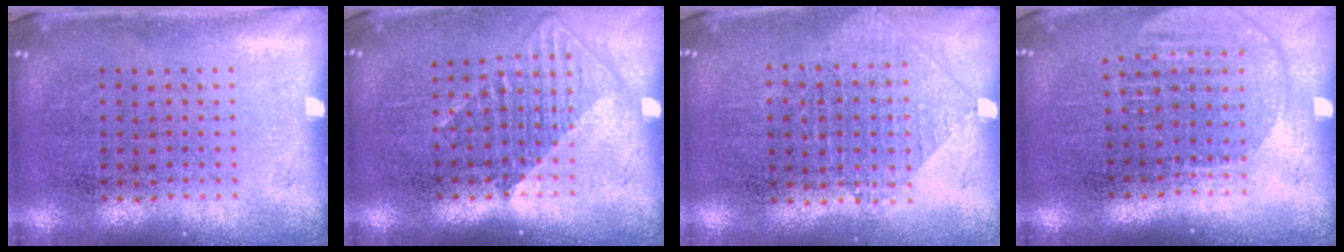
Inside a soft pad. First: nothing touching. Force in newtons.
{"total": 1.2, "press": 1.0, "slide": 0.8}
{"total": 1.0, "press": 0.9, "slide": 0.3}
{"total": 1.6, "press": 1.4, "slide": 0.8}